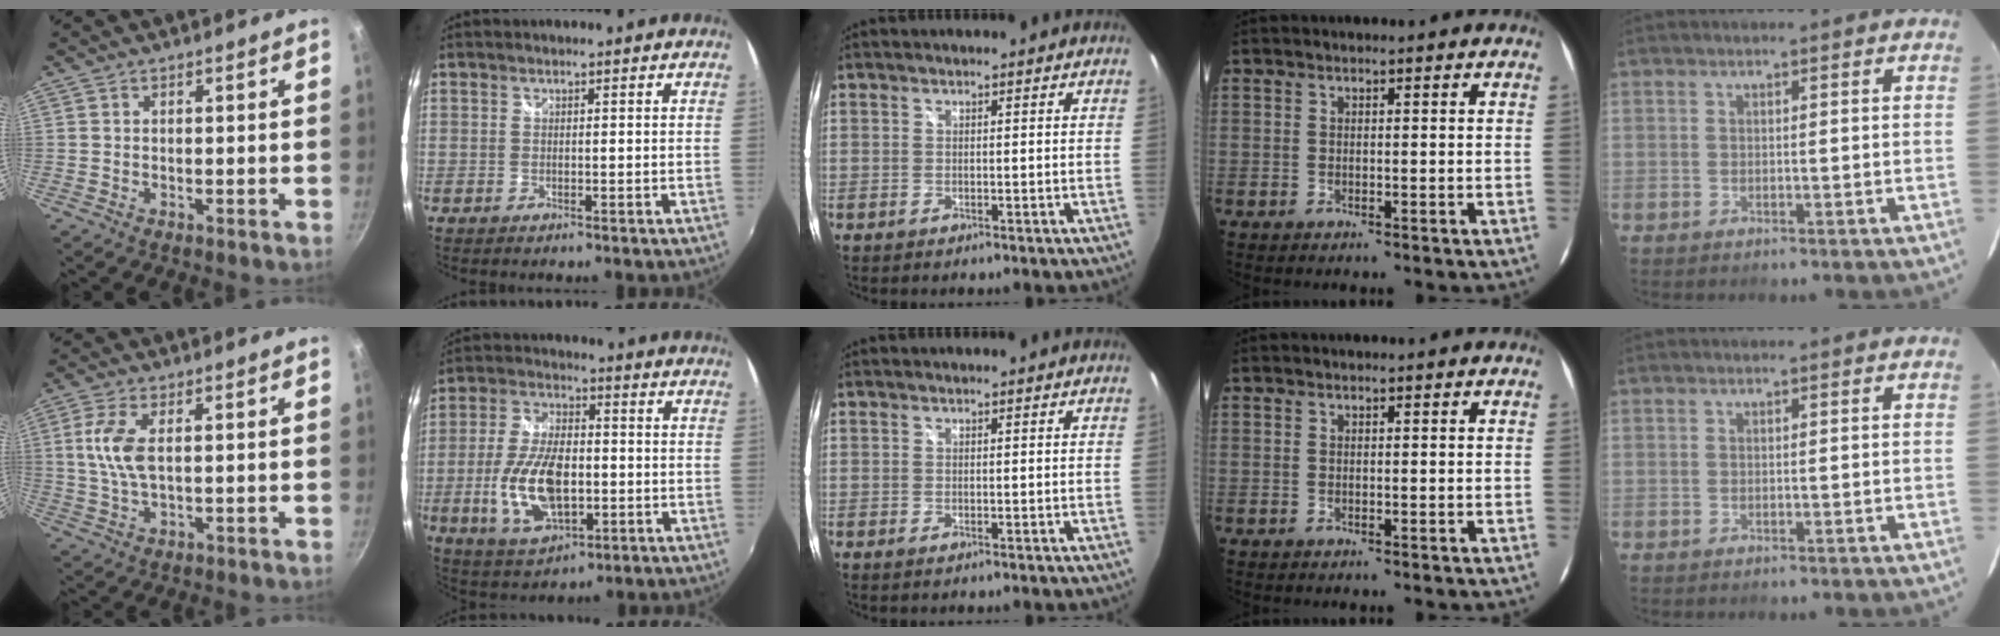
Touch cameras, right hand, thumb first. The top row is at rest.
{"thumb": {"total": 7.2, "force": [1.2, 3.2, 6.4], "torque": [-0.135, 0.003, 0.022]}, "index": {"total": 14.8, "force": [-2.9, 7.7, 12.3], "torque": [-0.252, -0.006, -0.047]}}